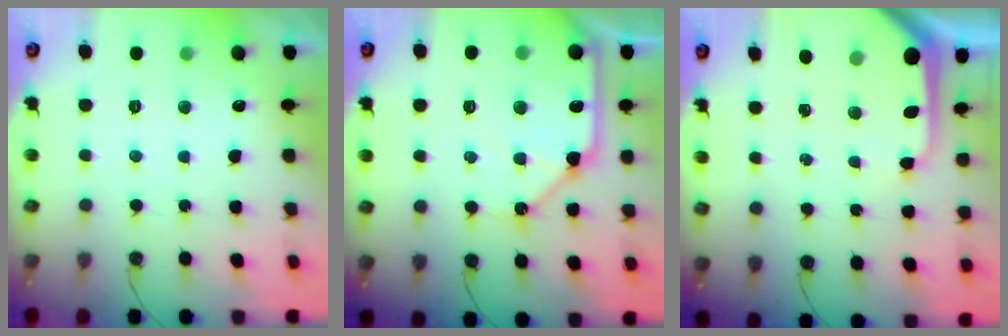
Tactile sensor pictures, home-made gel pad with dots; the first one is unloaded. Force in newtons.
{"total": 13.8, "press": 13.7, "slide": 1.8}
{"total": 9.7, "press": 9.7, "slide": 1.1}